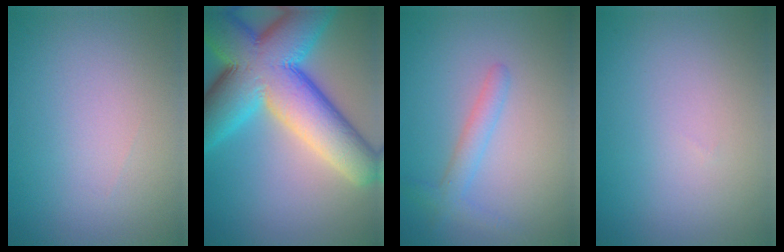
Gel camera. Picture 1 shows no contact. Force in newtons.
{"total": 15.2, "press": 15.2, "slide": 0.3}
{"total": 2.1, "press": 2.1, "slide": 0.0}
{"total": 0.0}